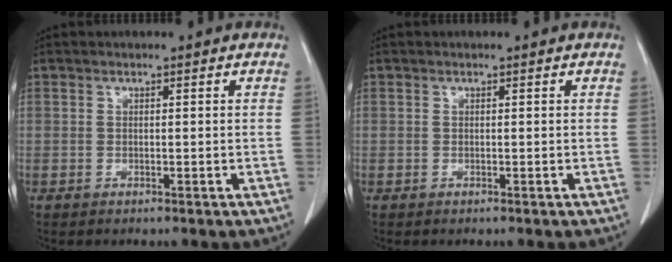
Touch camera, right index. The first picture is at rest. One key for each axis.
{"total": 0.0}